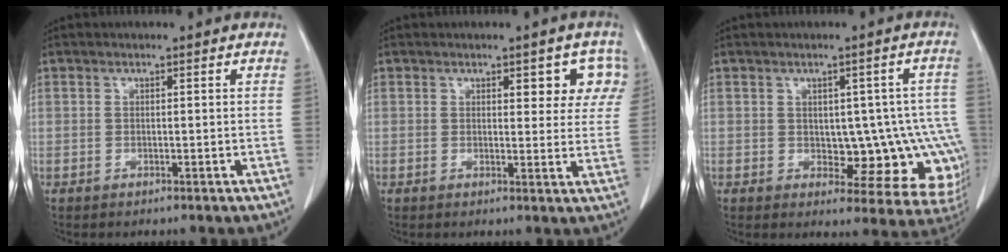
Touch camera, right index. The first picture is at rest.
{"total": 5.6, "force": [2.7, 2.7, 4.0], "torque": [-0.023, 0.006, 0.027]}
{"total": 11.8, "force": [-1.7, 6.5, 9.7], "torque": [-0.083, 0.019, -0.003]}